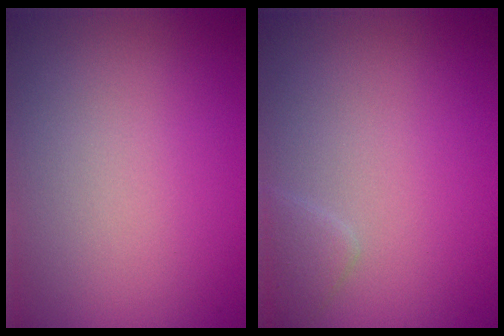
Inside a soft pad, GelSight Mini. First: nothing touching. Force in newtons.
{"total": 1.2, "press": 1.2, "slide": 0.1}